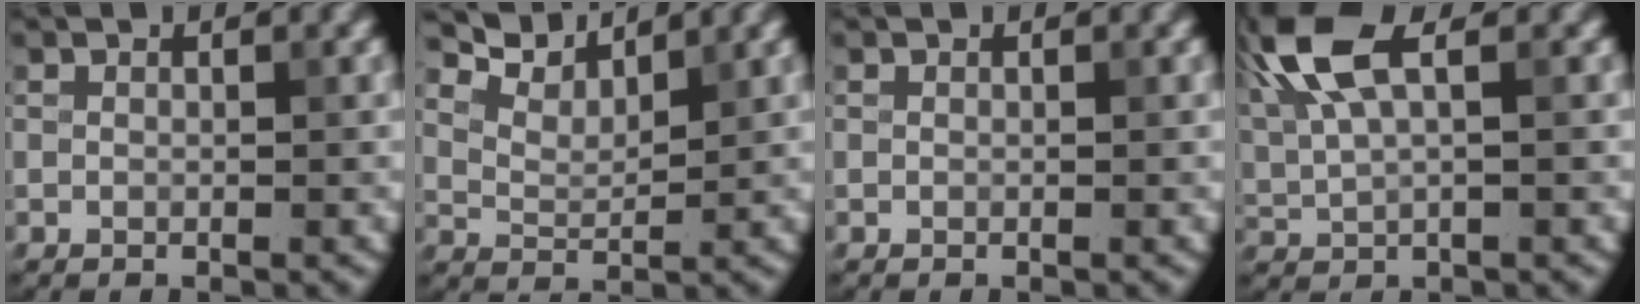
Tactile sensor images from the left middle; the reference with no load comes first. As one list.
[{"total": 4.3, "force": [4.1, 0.7, 1.2], "torque": [-0.036, 0.011, 0.076]}, {"total": 0.0}, {"total": 7.0, "force": [3.1, 2.5, 5.7], "torque": [-0.138, 0.018, 0.061]}]